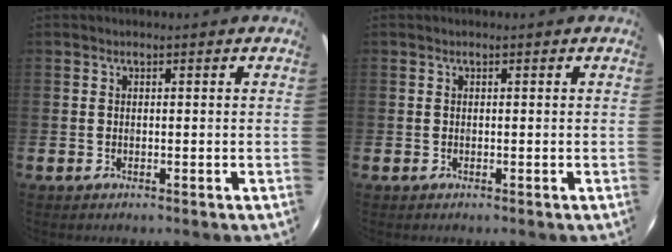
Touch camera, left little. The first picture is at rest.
{"total": 0.0}